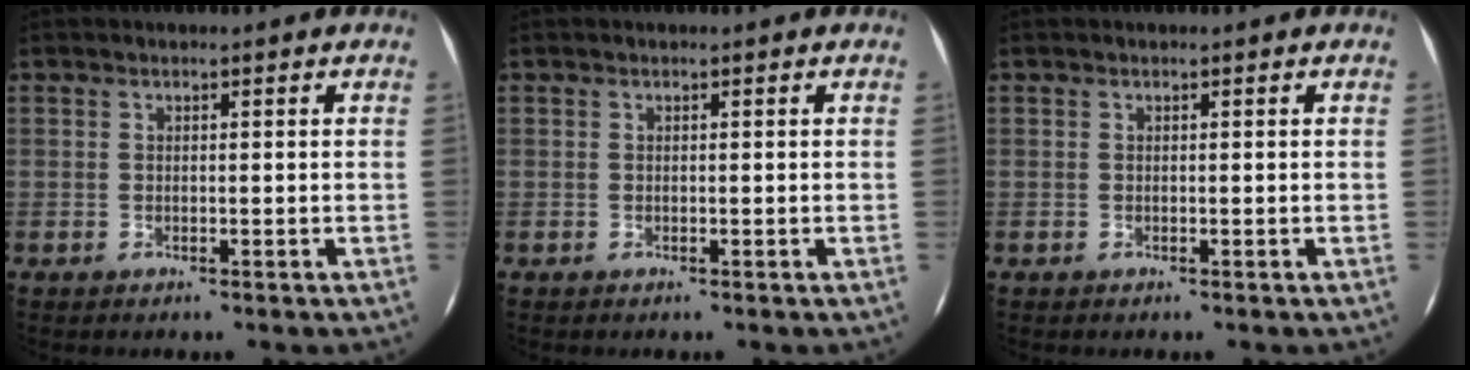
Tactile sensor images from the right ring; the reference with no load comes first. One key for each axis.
{"total": 0.0}
{"total": 0.0}